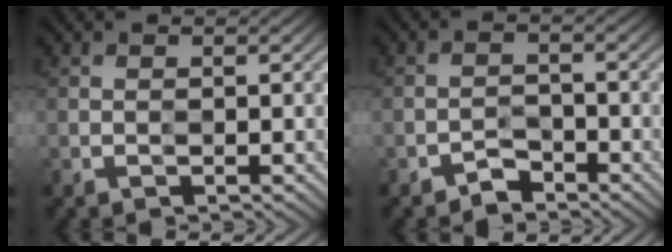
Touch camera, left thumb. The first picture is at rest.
{"total": 1.9, "force": [-1.8, 0.3, -0.6], "torque": [0.020, 0.010, -0.037]}